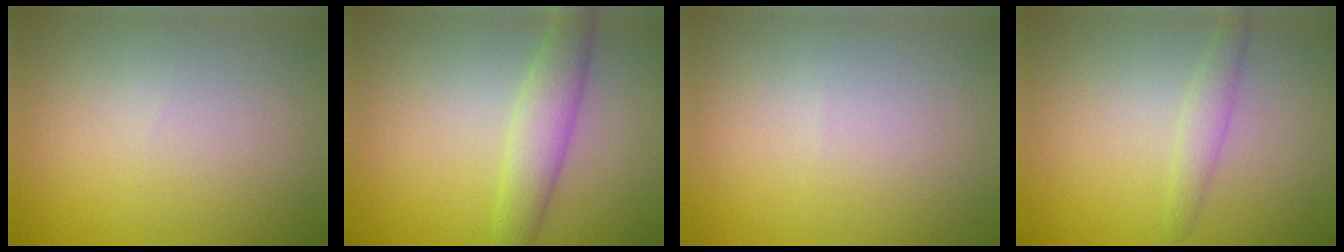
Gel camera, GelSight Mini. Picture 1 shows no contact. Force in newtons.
{"total": 3.4, "press": 3.4, "slide": 0.0}
{"total": 0.0}
{"total": 1.5, "press": 1.5, "slide": 0.0}